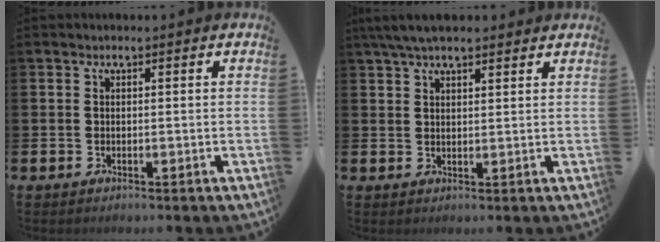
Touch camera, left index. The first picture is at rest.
{"total": 4.7, "force": [4.0, 1.2, 2.2], "torque": [-0.047, -0.006, 0.074]}